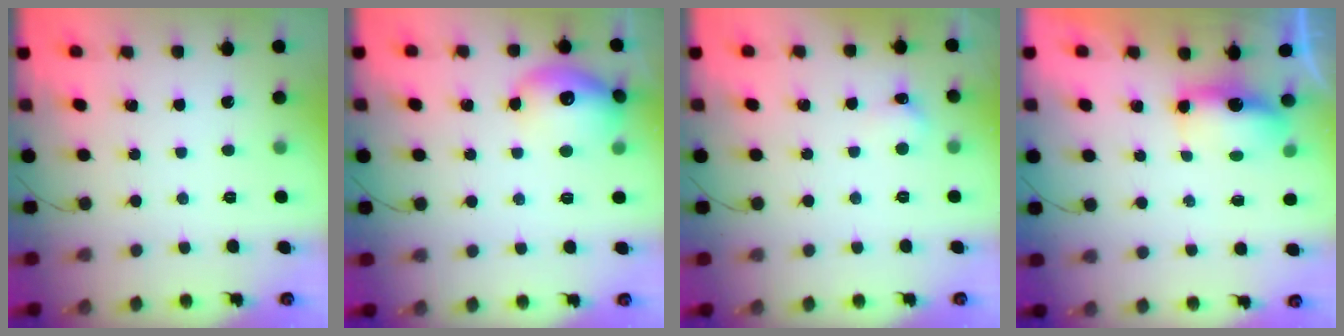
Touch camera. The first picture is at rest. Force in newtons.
{"total": 15.3, "press": 15.3, "slide": 1.3}
{"total": 5.1, "press": 5.0, "slide": 1.3}
{"total": 6.8, "press": 6.7, "slide": 0.8}